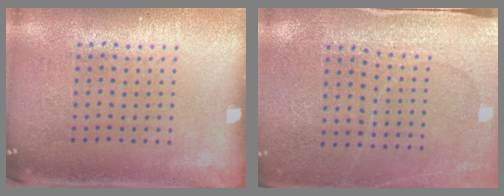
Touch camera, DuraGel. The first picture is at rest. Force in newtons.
{"total": 3.0, "press": 3.0, "slide": 0.1}